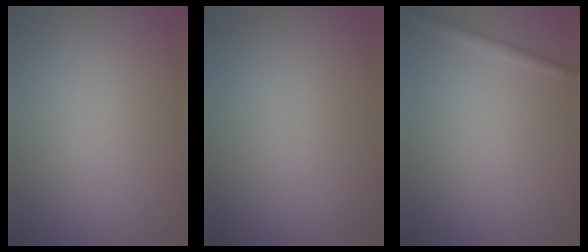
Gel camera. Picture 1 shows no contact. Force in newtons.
{"total": 0.0}
{"total": 1.0, "press": 1.0, "slide": 0.1}